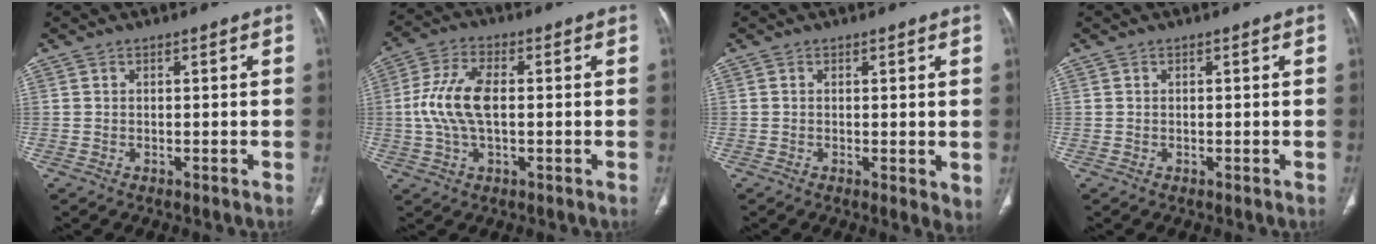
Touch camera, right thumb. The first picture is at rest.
{"total": 9.6, "force": [0.1, 4.6, 8.4], "torque": [-0.186, 0.015, 0.000]}
{"total": 2.8, "force": [0.0, 1.0, 2.7], "torque": [-0.038, -0.011, -0.001]}
{"total": 0.0}